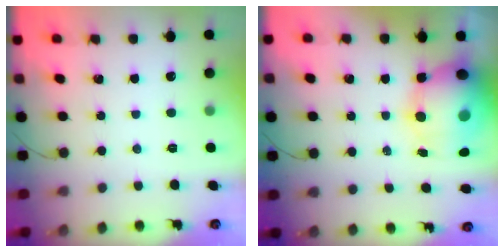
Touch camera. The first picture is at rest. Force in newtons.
{"total": 18.0, "press": 16.0, "slide": 8.2}